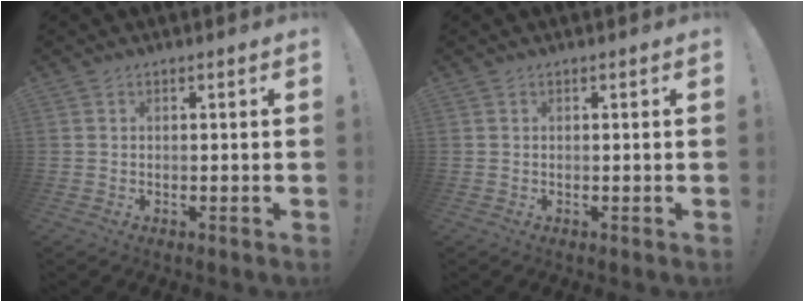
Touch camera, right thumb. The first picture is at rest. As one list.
[{"total": 0.0}]